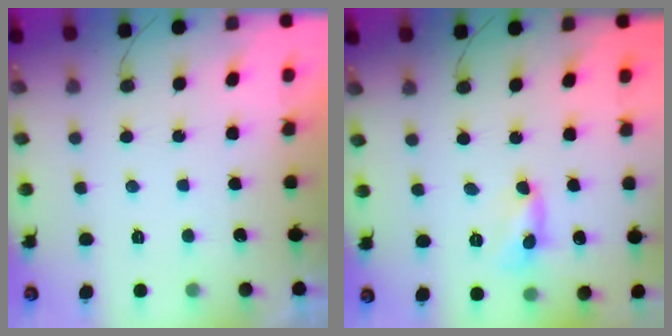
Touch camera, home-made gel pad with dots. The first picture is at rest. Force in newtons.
{"total": 2.7, "press": 2.7, "slide": 0.1}